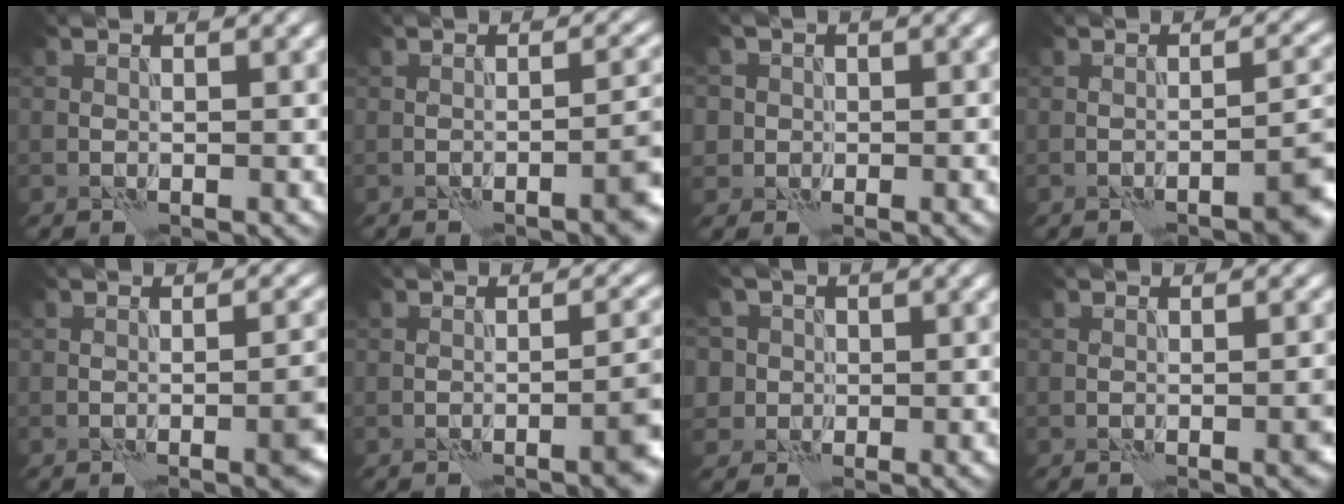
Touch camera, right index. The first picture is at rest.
{"total": 3.5, "force": [-1.7, 0.8, 2.9], "torque": [-0.034, 0.010, -0.029]}
{"total": 3.0, "force": [0.4, 2.9, 0.6], "torque": [0.006, 0.015, -0.005]}
{"total": 3.6, "force": [-2.4, 0.5, 2.7], "torque": [-0.031, 0.014, -0.036]}
{"total": 4.0, "force": [-1.5, 1.0, 3.5], "torque": [-0.044, 0.004, -0.020]}
{"total": 4.1, "force": [-1.9, 1.0, 3.5], "torque": [-0.038, 0.010, -0.030]}
{"total": 5.1, "force": [1.3, 4.7, 1.5], "torque": [-0.028, 0.030, 0.000]}
{"total": 1.6, "force": [-0.6, 0.2, 1.4], "torque": [-0.018, 0.002, -0.009]}